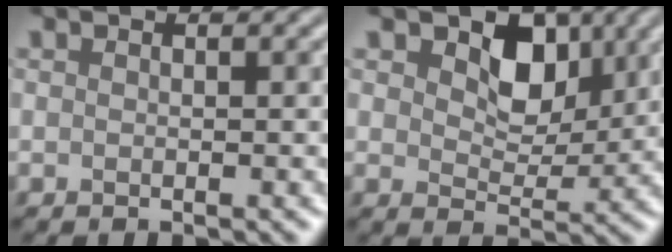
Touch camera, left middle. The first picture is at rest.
{"total": 4.0, "force": [2.0, 2.6, 2.2], "torque": [-0.044, -0.003, 0.030]}